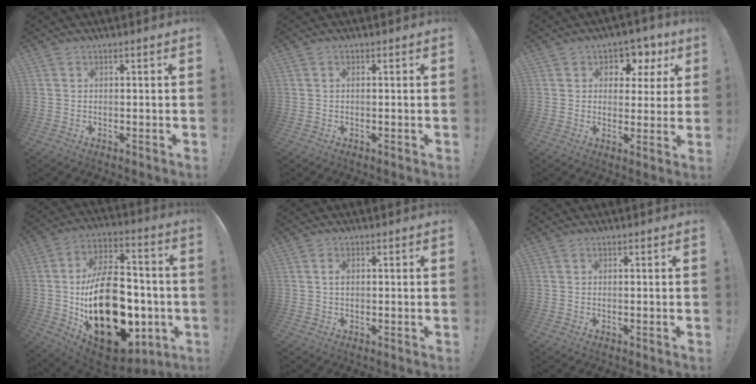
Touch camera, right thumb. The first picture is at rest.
{"total": 0.0}
{"total": 6.4, "force": [3.1, 5.1, 2.2], "torque": [-0.023, -0.022, 0.057]}
{"total": 31.0, "force": [-4.9, 19.0, 24.0], "torque": [-0.423, 0.030, -0.053]}
{"total": 1.4, "force": [0.0, 1.0, 1.0], "torque": [-0.018, 0.003, -0.001]}
{"total": 0.0}